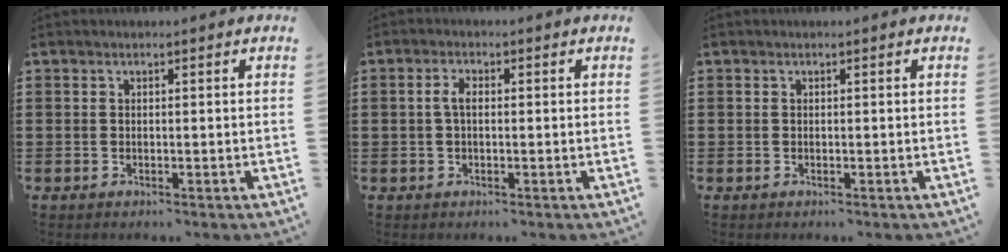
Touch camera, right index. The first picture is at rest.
{"total": 2.4, "force": [0.0, 1.1, 2.2], "torque": [-0.051, 0.000, -0.004]}
{"total": 0.0}